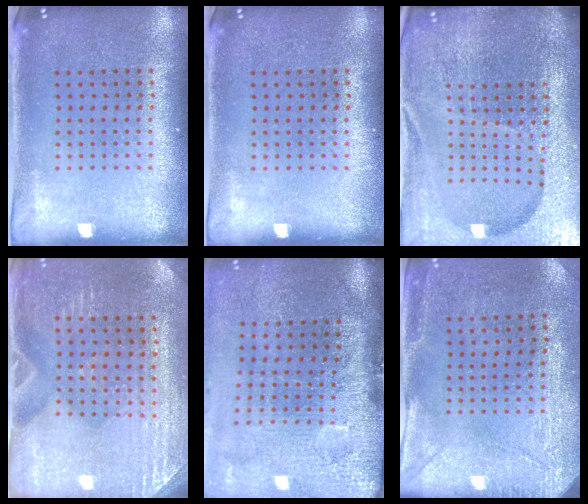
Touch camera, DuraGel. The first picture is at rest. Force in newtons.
{"total": 0.0}
{"total": 6.8, "press": 5.8, "slide": 3.4}
{"total": 2.9, "press": 2.8, "slide": 0.4}
{"total": 4.8, "press": 3.7, "slide": 3.1}
{"total": 2.9, "press": 2.6, "slide": 1.3}